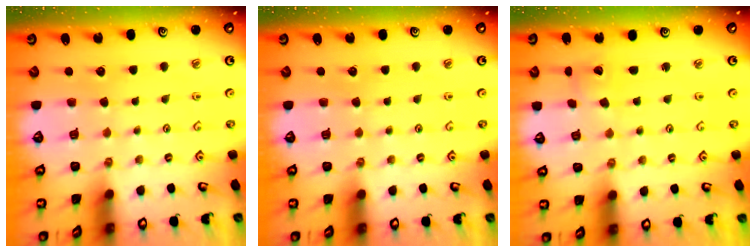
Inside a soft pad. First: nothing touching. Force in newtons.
{"total": 0.0}
{"total": 2.3, "press": 2.3, "slide": 0.2}